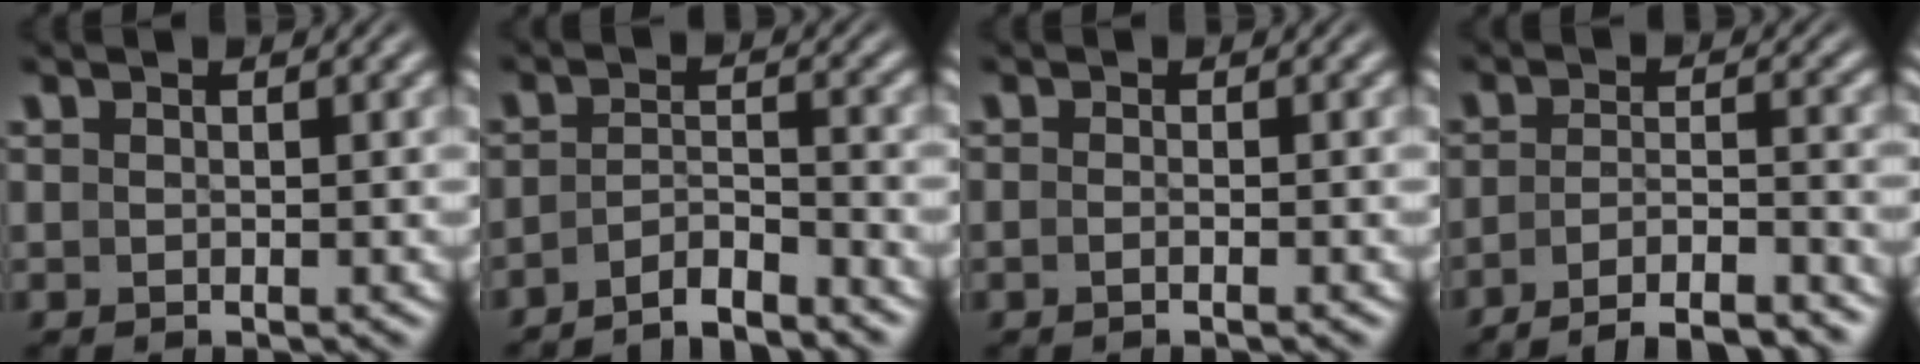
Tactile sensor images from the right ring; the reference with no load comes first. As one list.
[{"total": 4.4, "force": [-4.0, 1.2, 1.4], "torque": [-0.027, -0.017, -0.063]}, {"total": 1.1, "force": [-0.8, -0.1, 0.8], "torque": [-0.018, 0.001, -0.017]}, {"total": 8.0, "force": [-7.2, 2.5, 2.7], "torque": [-0.046, -0.031, -0.104]}]